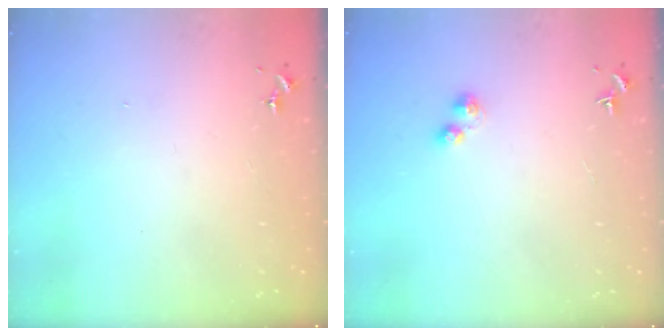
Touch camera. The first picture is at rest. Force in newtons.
{"total": 2.4, "press": 2.4, "slide": 0.4}